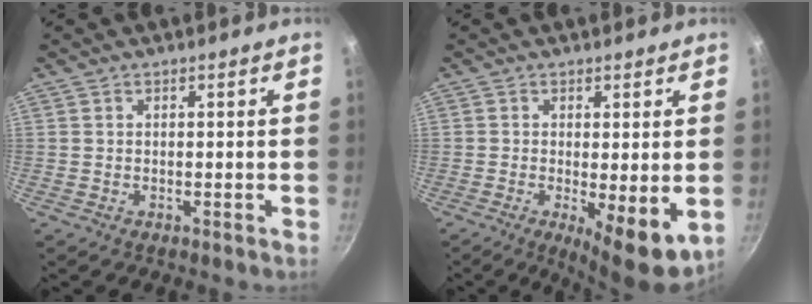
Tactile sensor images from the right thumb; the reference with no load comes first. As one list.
[{"total": 8.2, "force": [-1.2, 2.4, 7.8], "torque": [-0.102, -0.014, -0.007]}]